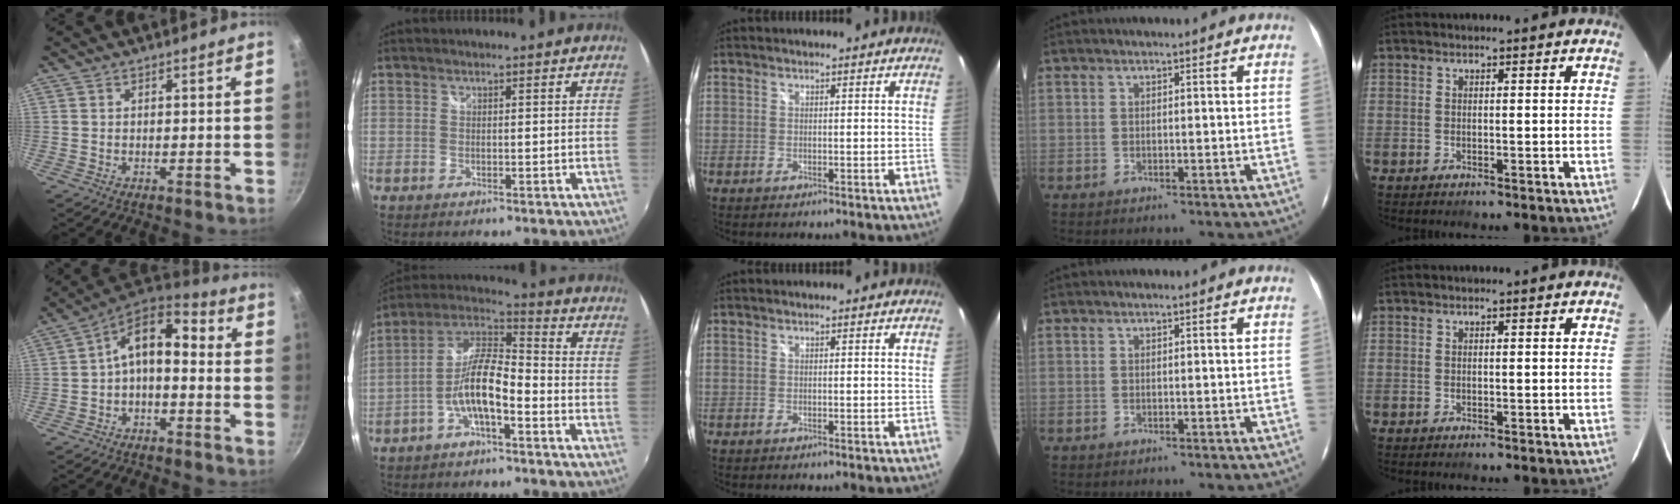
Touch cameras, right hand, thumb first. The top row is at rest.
{"thumb": {"total": 10.9, "force": [-0.8, 6.4, 8.9], "torque": [-0.140, 0.051, -0.027]}, "index": {"total": 10.1, "force": [-4.4, 3.0, 8.6], "torque": [-0.188, 0.014, -0.081]}}